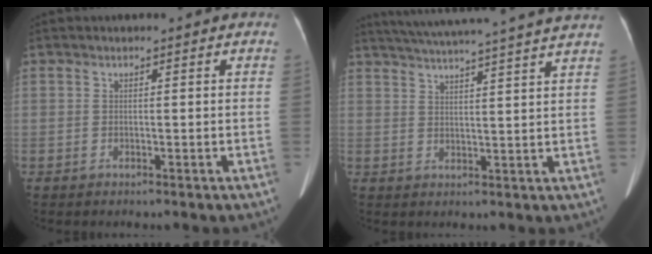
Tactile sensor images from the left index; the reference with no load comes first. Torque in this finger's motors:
{"motor_torque": [-0.11, -1.73, -0.01, 0.02]}